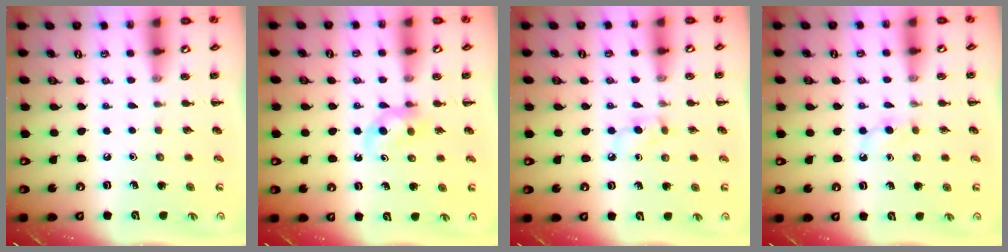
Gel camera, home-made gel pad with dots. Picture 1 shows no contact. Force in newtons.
{"total": 4.7, "press": 4.5, "slide": 1.3}
{"total": 3.9, "press": 3.7, "slide": 1.2}
{"total": 2.8, "press": 2.6, "slide": 1.1}